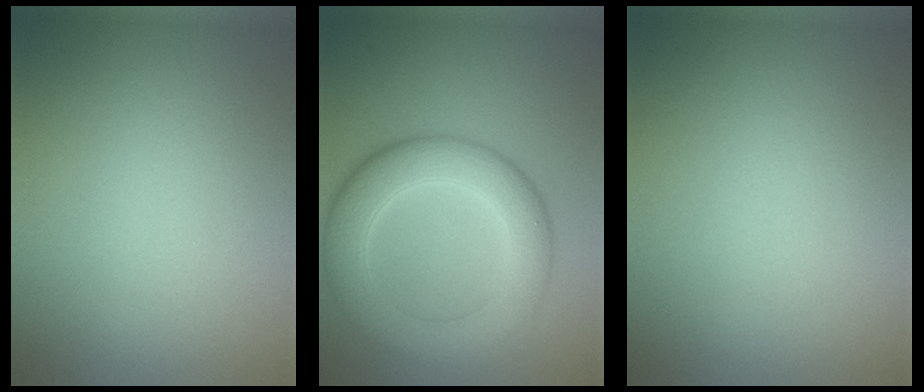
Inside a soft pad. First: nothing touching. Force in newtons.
{"total": 7.0, "press": 7.0, "slide": 0.0}
{"total": 0.0}